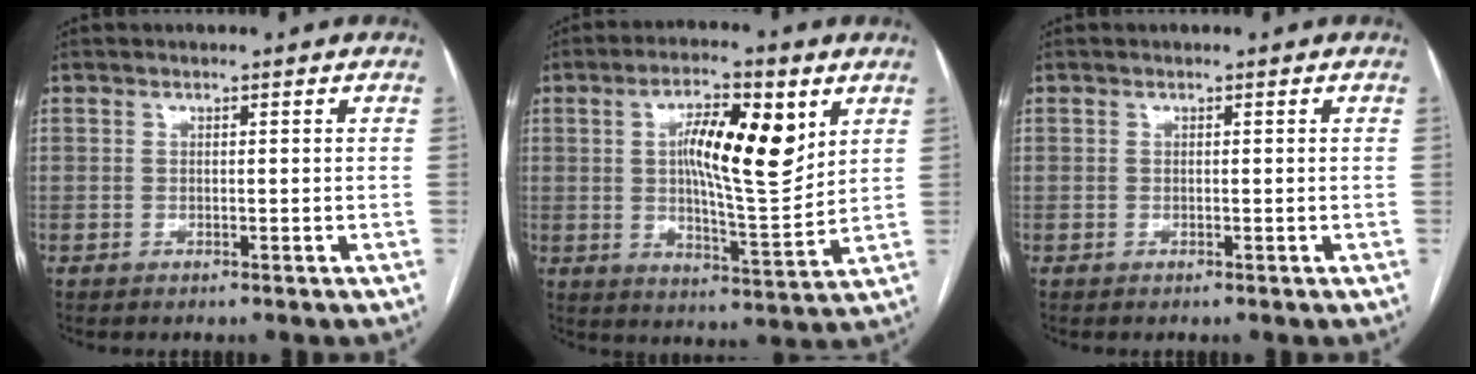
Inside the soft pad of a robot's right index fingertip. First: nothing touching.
{"total": 12.5, "force": [3.9, 2.9, 11.5], "torque": [-0.191, 0.006, 0.064]}
{"total": 0.0}